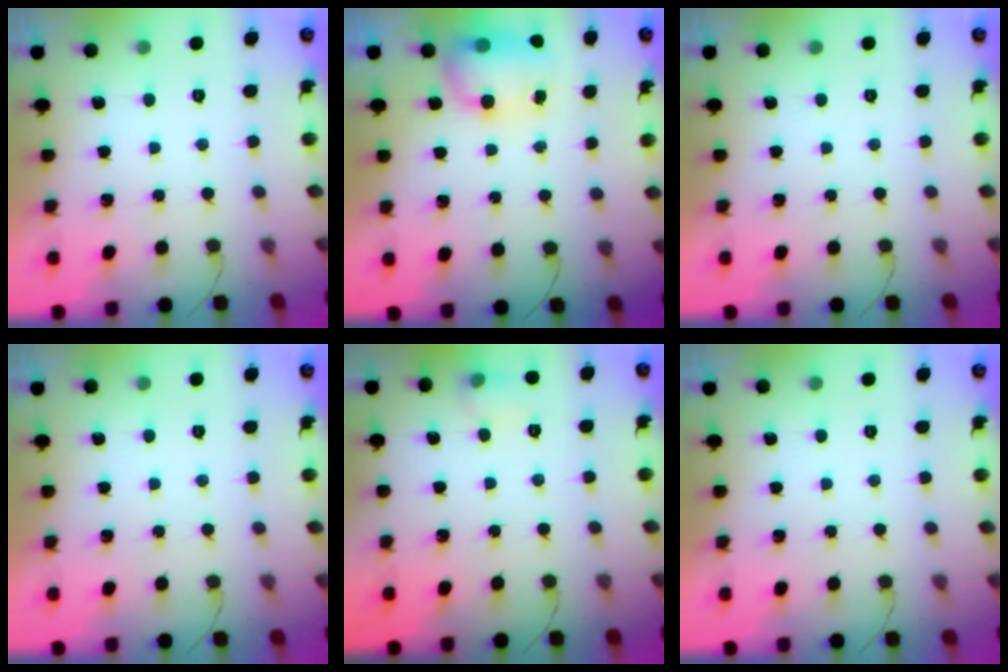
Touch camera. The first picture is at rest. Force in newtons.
{"total": 7.4, "press": 7.3, "slide": 1.1}
{"total": 0.0}
{"total": 0.0}
{"total": 5.5, "press": 5.4, "slide": 1.4}
{"total": 0.0}